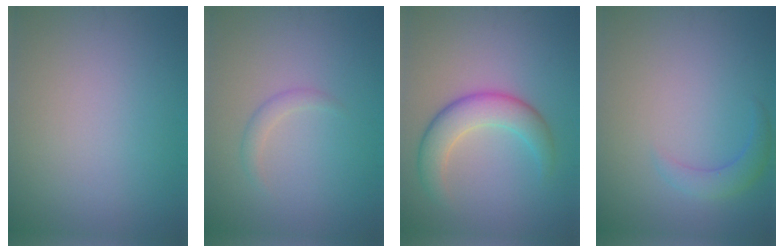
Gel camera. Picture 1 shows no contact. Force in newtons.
{"total": 1.2, "press": 1.2, "slide": 0.1}
{"total": 4.6, "press": 4.6, "slide": 0.1}
{"total": 2.0, "press": 2.0, "slide": 0.2}